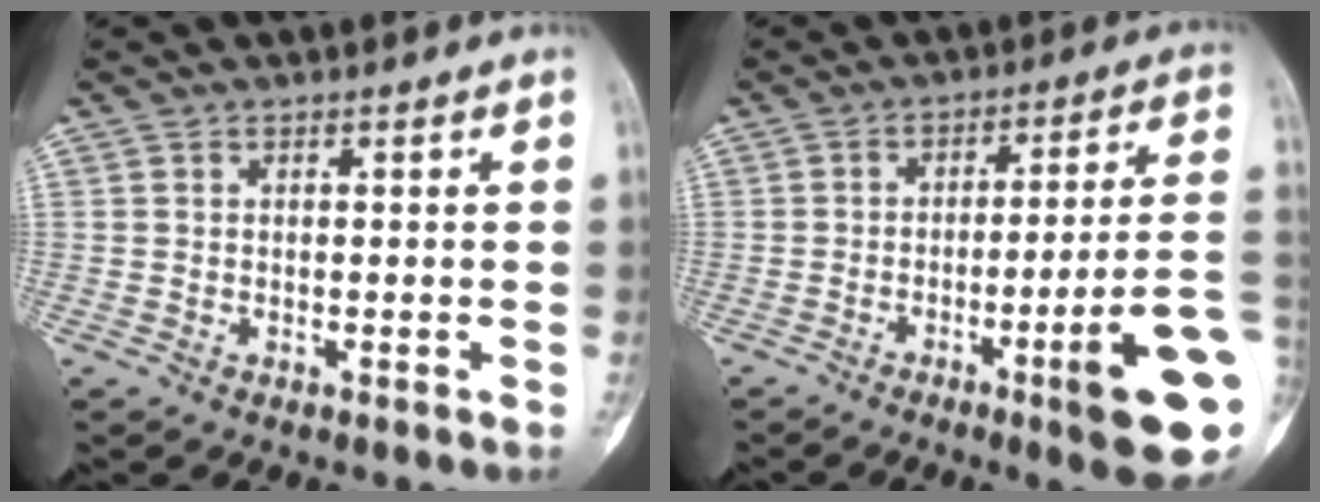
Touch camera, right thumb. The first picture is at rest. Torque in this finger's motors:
{"motor_torque": [2.67, 2.05, 1.34, -1.43, 0.39]}